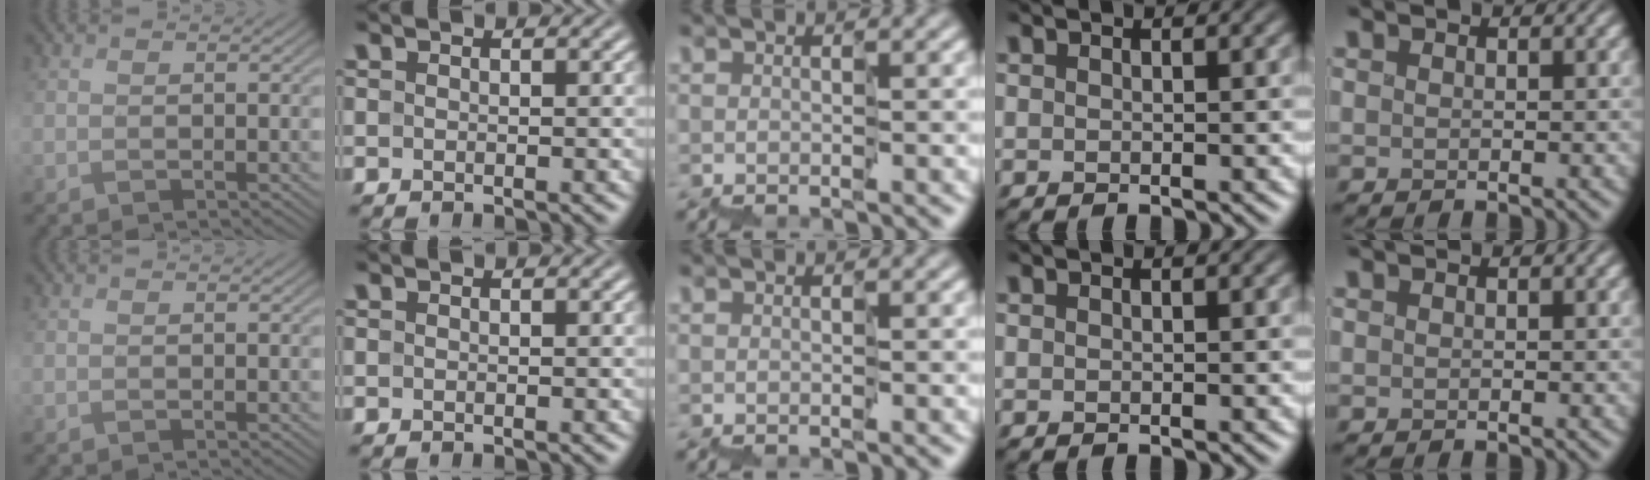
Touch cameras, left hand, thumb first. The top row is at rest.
{}